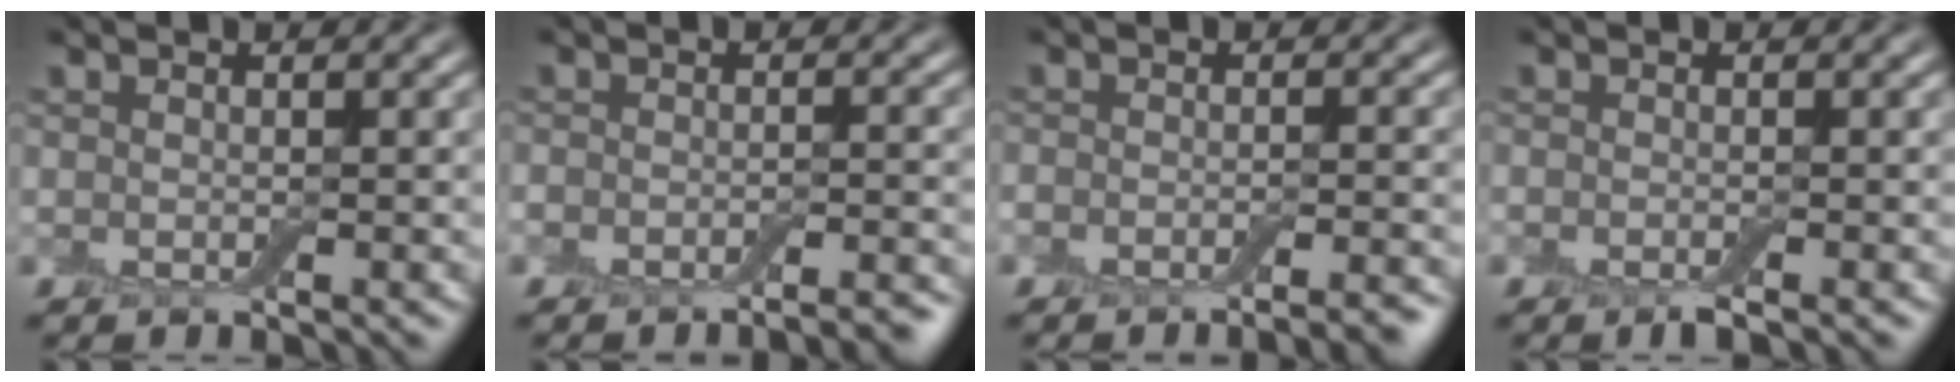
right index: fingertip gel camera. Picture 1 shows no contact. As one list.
[{"total": 4.0, "force": [-3.4, 0.9, 1.9], "torque": [-0.030, 0.004, -0.043]}, {"total": 4.3, "force": [-3.5, 1.0, 2.4], "torque": [-0.034, 0.002, -0.043]}, {"total": 1.4, "force": [-1.0, 0.3, 1.0], "torque": [-0.017, -0.004, -0.019]}]